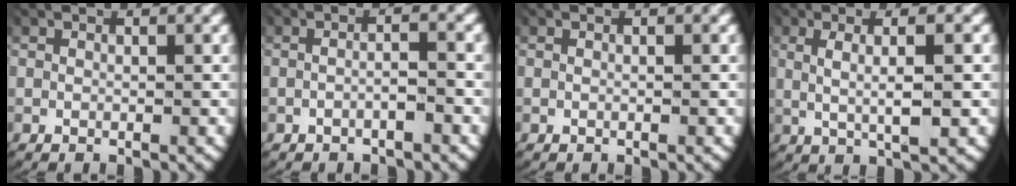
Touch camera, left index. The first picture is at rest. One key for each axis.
{"total": 1.7, "fx": -0.7, "fy": 0.1, "fz": 1.6, "tx": -0.026, "ty": -0.001, "tz": -0.014}
{"total": 0.0}
{"total": 5.1, "fx": 1.5, "fy": 1.3, "fz": 4.7, "tx": -0.075, "ty": 0.011, "tz": 0.028}